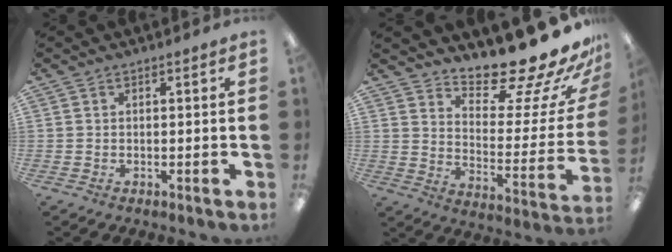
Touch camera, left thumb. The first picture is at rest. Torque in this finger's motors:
{"motor_torque": [0.31, 0.25, 1.39, -1.38, 0.03]}